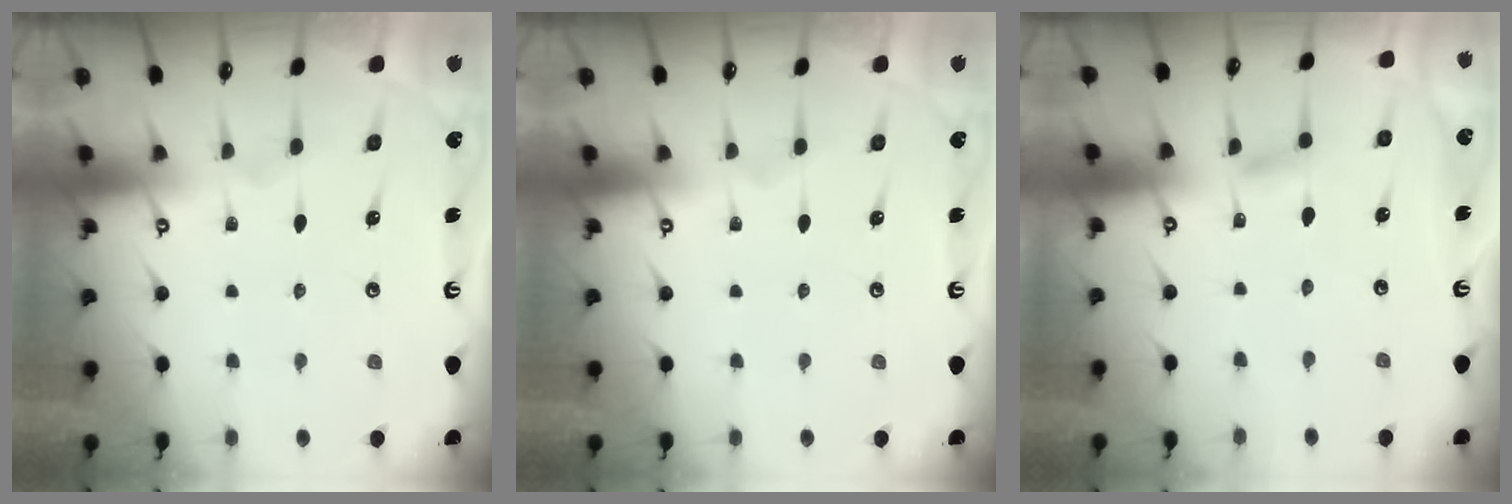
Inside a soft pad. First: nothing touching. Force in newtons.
{"total": 0.0}
{"total": 2.7, "press": 2.7, "slide": 0.2}